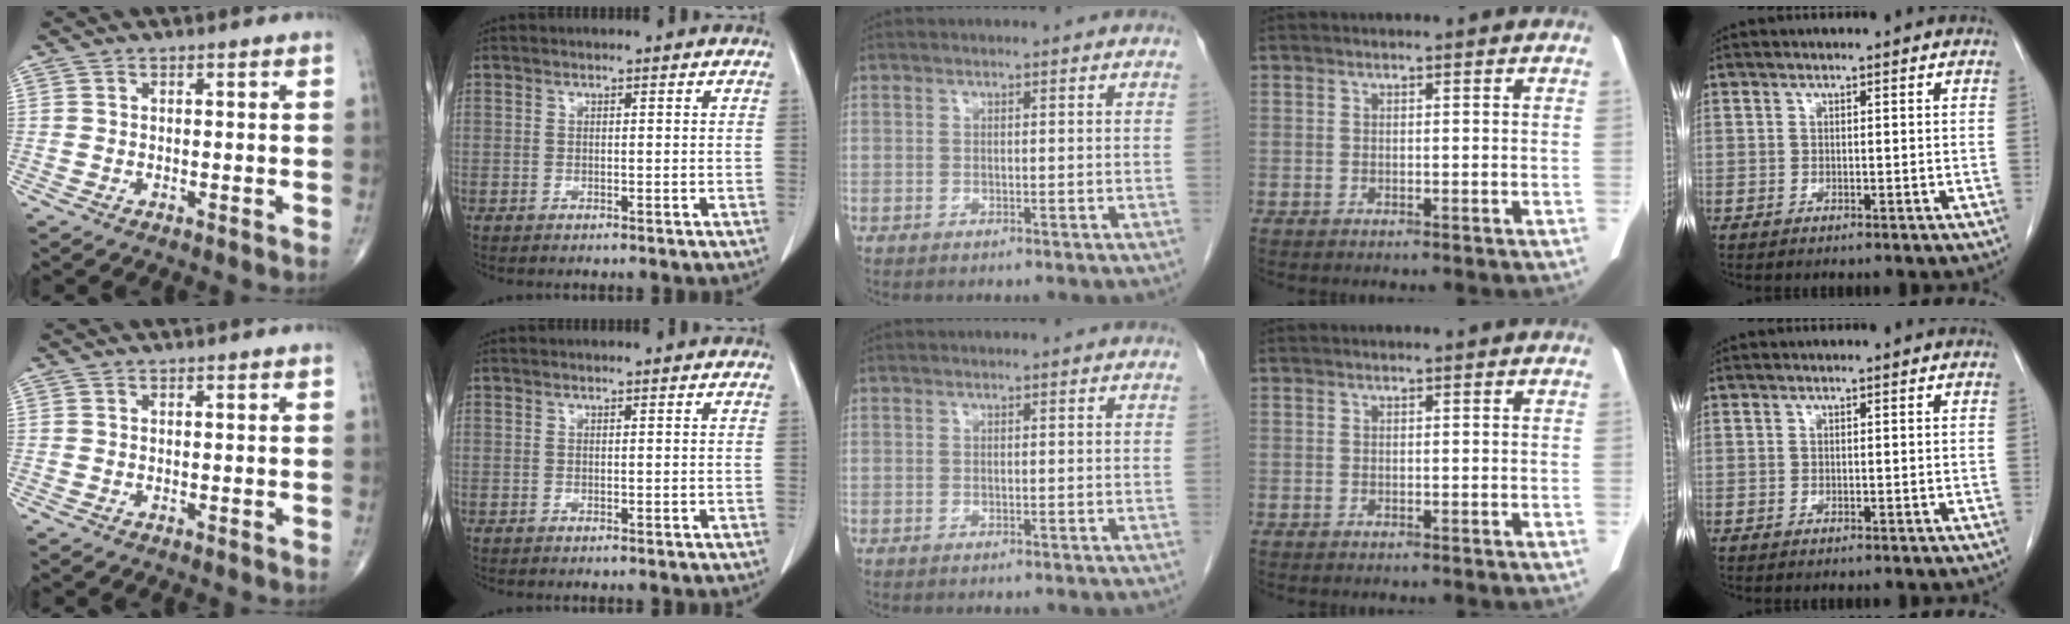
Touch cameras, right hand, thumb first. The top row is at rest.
{}